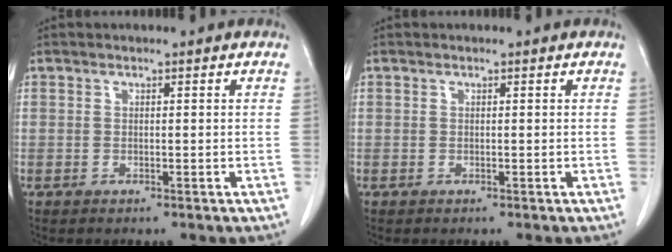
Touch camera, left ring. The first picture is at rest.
{"total": 0.0}